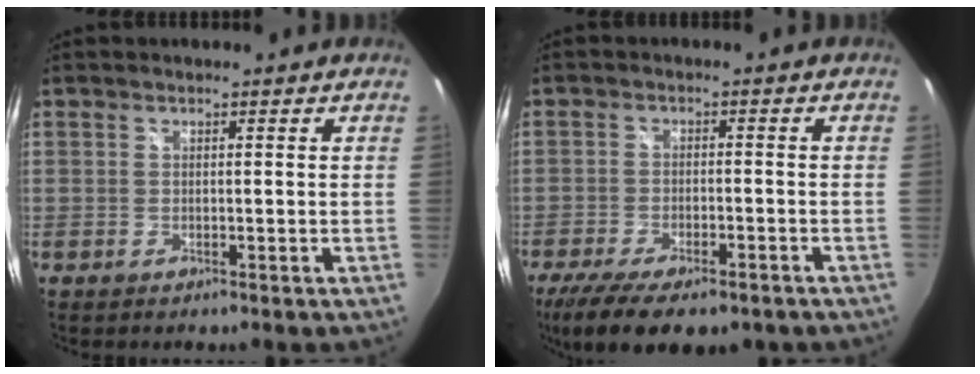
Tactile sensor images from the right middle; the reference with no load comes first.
{"total": 14.3, "force": [-10.2, 5.2, 8.5], "torque": [-0.186, -0.049, -0.159]}